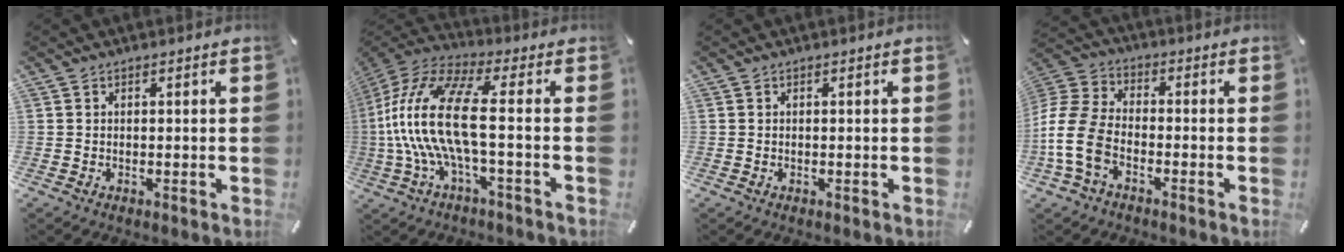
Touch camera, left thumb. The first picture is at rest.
{"total": 17.6, "force": [-1.1, 4.8, 16.9], "torque": [-0.372, -0.012, -0.032]}
{"total": 0.0}
{"total": 12.5, "force": [-5.3, 8.2, 7.7], "torque": [-0.176, 0.024, -0.099]}